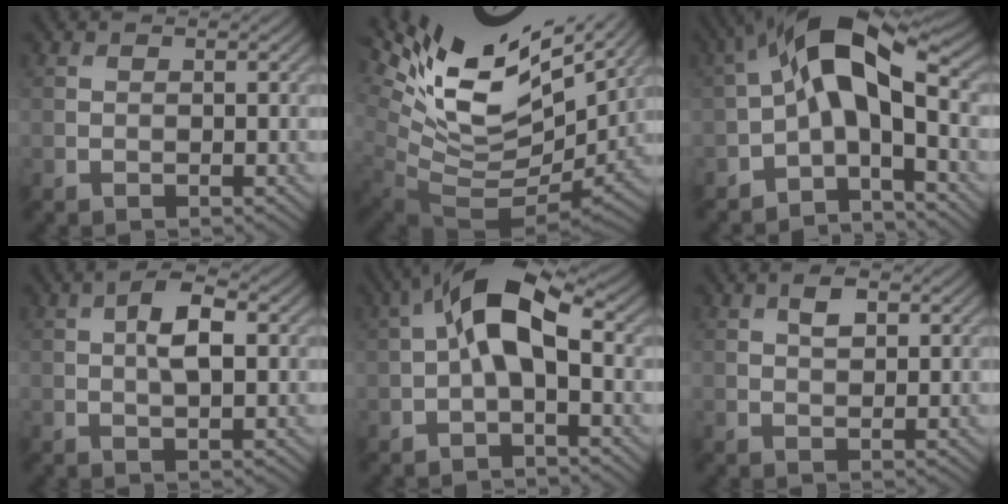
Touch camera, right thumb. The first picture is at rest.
{"total": 14.6, "force": [7.1, 6.8, 10.7], "torque": [-0.229, 0.003, 0.141]}
{"total": 10.7, "force": [-0.8, 4.9, 9.5], "torque": [-0.173, 0.026, -0.031]}
{"total": 4.7, "force": [0.7, 2.0, 4.2], "torque": [-0.079, 0.006, 0.010]}
{"total": 7.9, "force": [0.4, 3.5, 7.0], "torque": [-0.137, 0.024, -0.004]}
{"total": 2.4, "force": [1.1, 1.2, 1.8], "torque": [-0.036, 0.003, 0.018]}